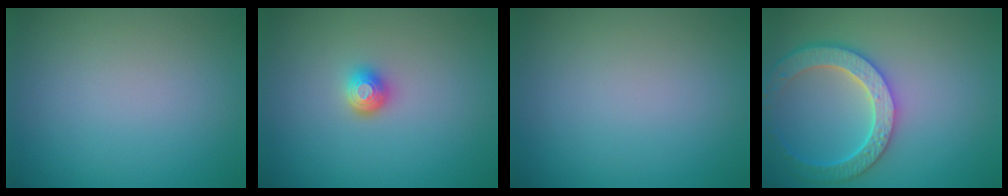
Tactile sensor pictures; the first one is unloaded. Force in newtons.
{"total": 1.7, "press": 1.3, "slide": 1.1}
{"total": 0.0}
{"total": 5.9, "press": 4.7, "slide": 3.5}